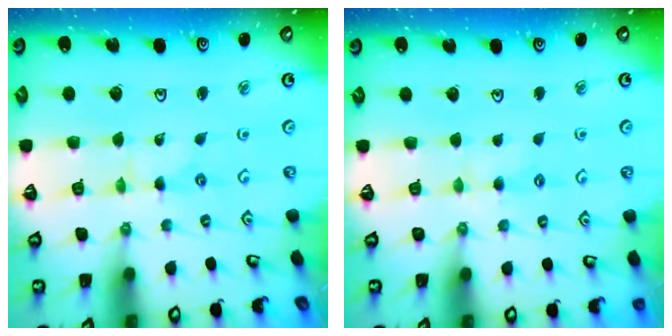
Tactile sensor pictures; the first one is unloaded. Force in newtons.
{"total": 2.8, "press": 2.8, "slide": 0.3}